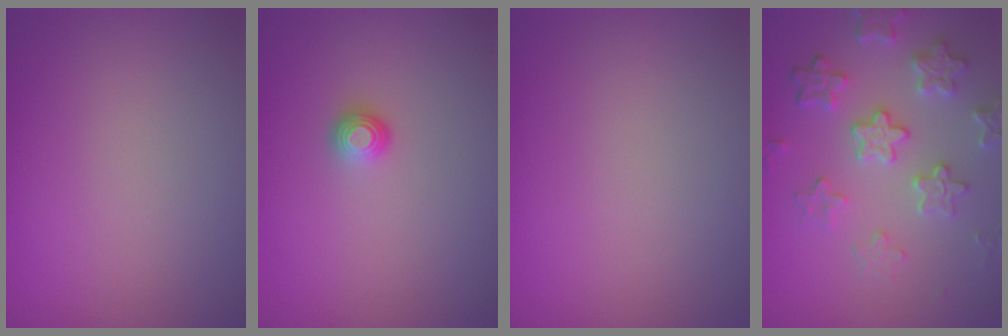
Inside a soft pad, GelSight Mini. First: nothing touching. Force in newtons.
{"total": 1.1, "press": 1.0, "slide": 0.4}
{"total": 0.0}
{"total": 4.8, "press": 4.1, "slide": 2.6}